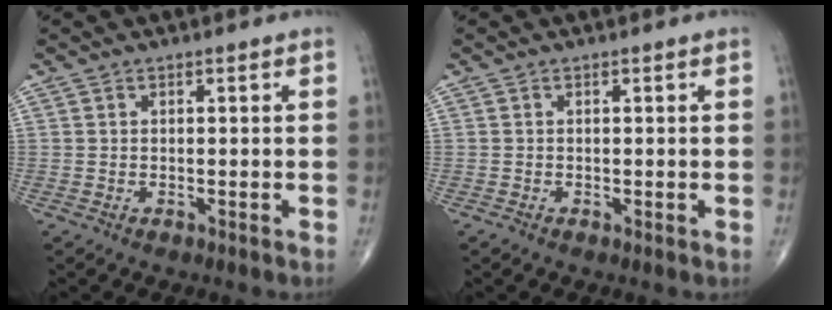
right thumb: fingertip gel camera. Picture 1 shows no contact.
{"total": 0.7, "force": [-0.2, 0.4, 0.5], "torque": [-0.005, -0.002, -0.007]}